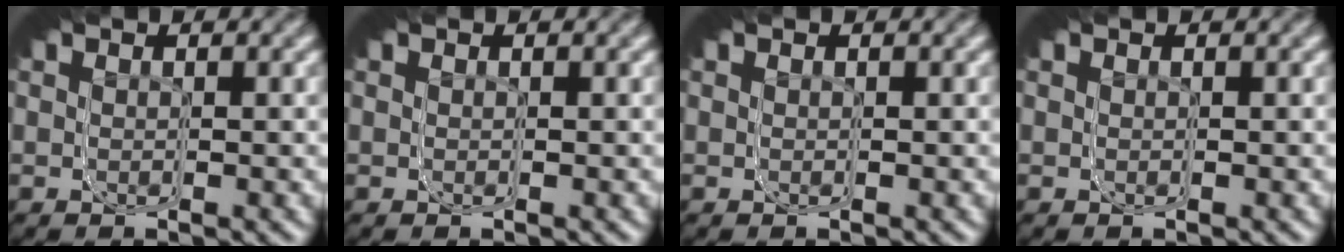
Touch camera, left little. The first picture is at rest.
{"total": 0.0}
{"total": 0.0}
{"total": 0.0}